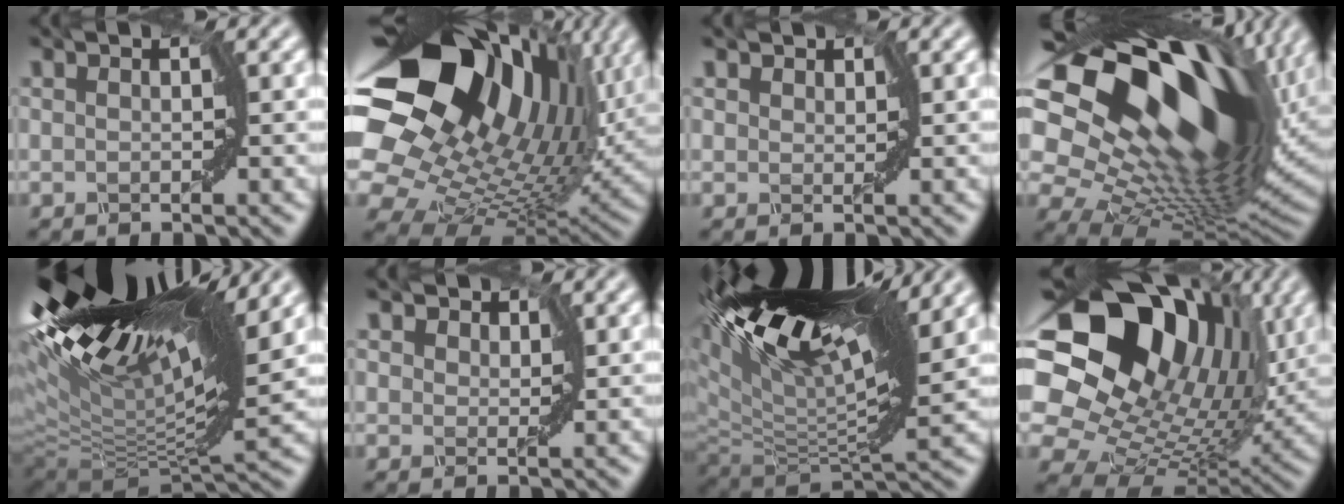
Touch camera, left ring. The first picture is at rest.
{"total": 19.4, "force": [8.3, 12.6, 12.1], "torque": [-0.259, 0.023, 0.149]}
{"total": 1.2, "force": [0.9, 0.7, 0.4], "torque": [-0.014, 0.003, 0.009]}
{"total": 21.0, "force": [6.1, 11.7, 16.2], "torque": [-0.296, 0.018, 0.113]}
{"total": 17.9, "force": [8.3, 4.7, 15.2], "torque": [-0.260, 0.031, 0.142]}
{"total": 2.7, "force": [2.0, 1.5, 1.1], "torque": [-0.033, -0.004, 0.028]}
{"total": 16.6, "force": [8.6, 6.2, 12.8], "torque": [-0.251, 0.035, 0.145]}
{"total": 18.2, "force": [6.8, 12.9, 10.9], "torque": [-0.219, 0.031, 0.123]}